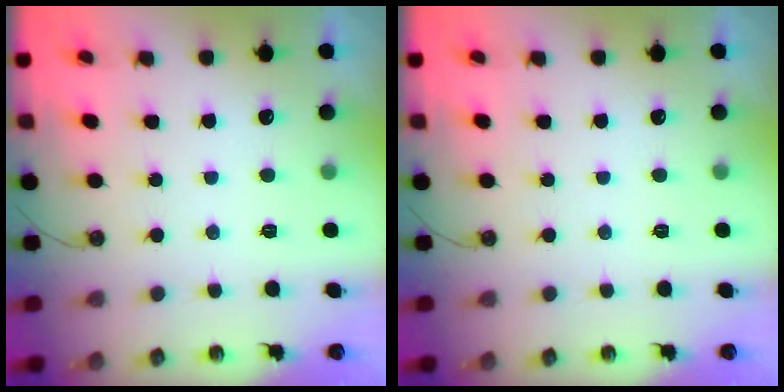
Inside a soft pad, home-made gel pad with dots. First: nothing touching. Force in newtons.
{"total": 0.0}